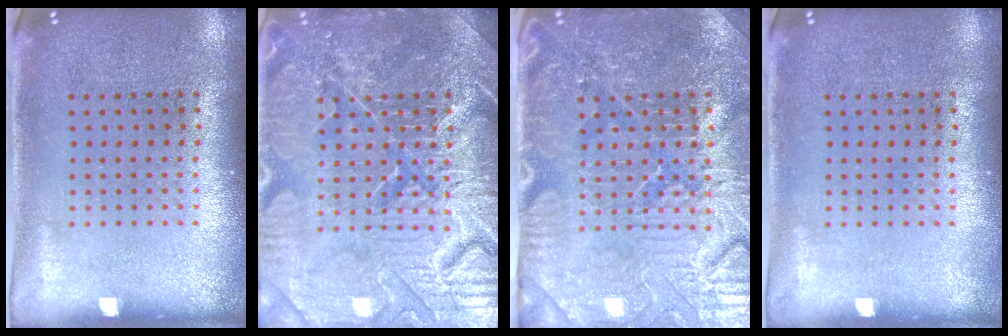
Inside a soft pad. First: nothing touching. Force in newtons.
{"total": 7.8, "press": 7.7, "slide": 1.0}
{"total": 5.0, "press": 4.6, "slide": 1.9}
{"total": 0.0}